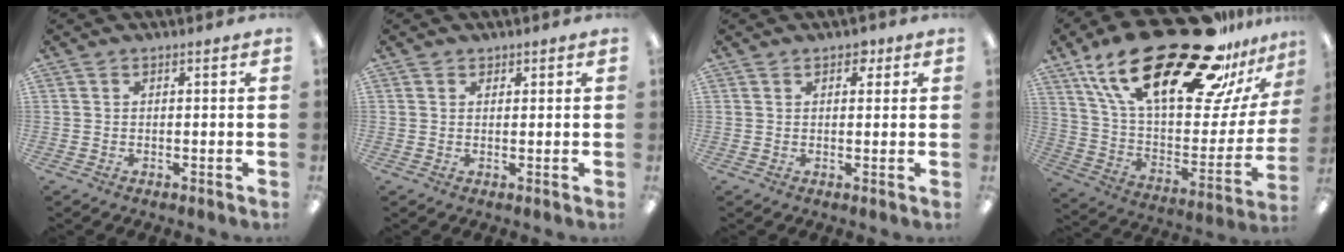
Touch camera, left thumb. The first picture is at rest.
{"total": 1.0, "force": [0.7, 0.7, -0.3], "torque": [0.013, -0.002, 0.012]}
{"total": 2.6, "force": [1.6, 1.7, 1.2], "torque": [-0.005, -0.006, 0.022]}
{"total": 34.8, "force": [22.6, 13.8, 22.7], "torque": [-0.328, -0.150, 0.415]}